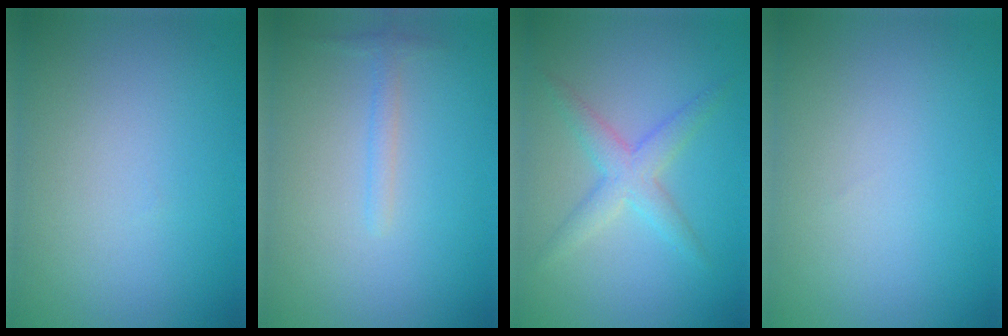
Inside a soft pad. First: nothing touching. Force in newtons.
{"total": 1.1, "press": 1.1, "slide": 0.0}
{"total": 2.8, "press": 2.8, "slide": 0.1}
{"total": 0.0}